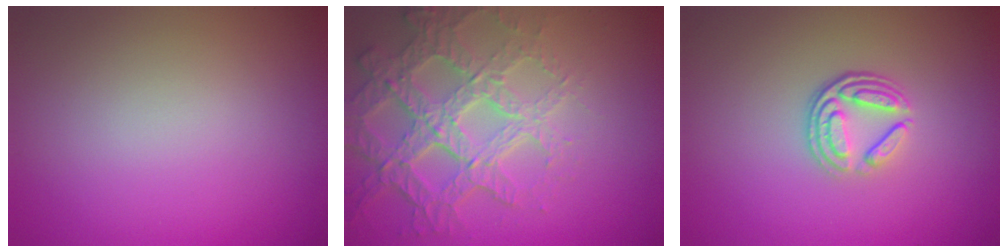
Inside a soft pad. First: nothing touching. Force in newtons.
{"total": 7.2, "press": 5.1, "slide": 5.0}
{"total": 3.6, "press": 2.6, "slide": 2.6}